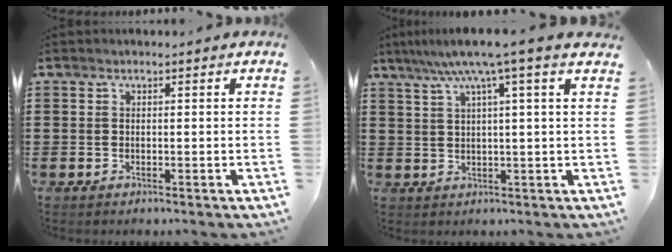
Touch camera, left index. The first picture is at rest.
{"total": 6.5, "force": [3.9, -0.7, 5.2], "torque": [-0.112, -0.005, 0.062]}